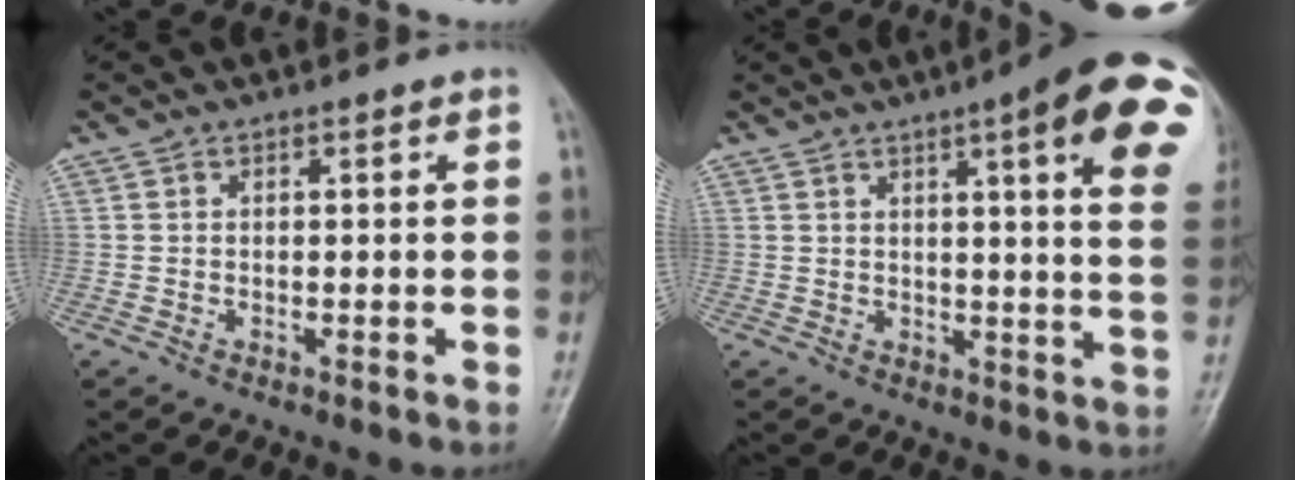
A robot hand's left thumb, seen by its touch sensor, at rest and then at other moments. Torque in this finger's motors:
{"motor_torque": [0.72, 0.65, 1.64, -1.12, 0.12]}